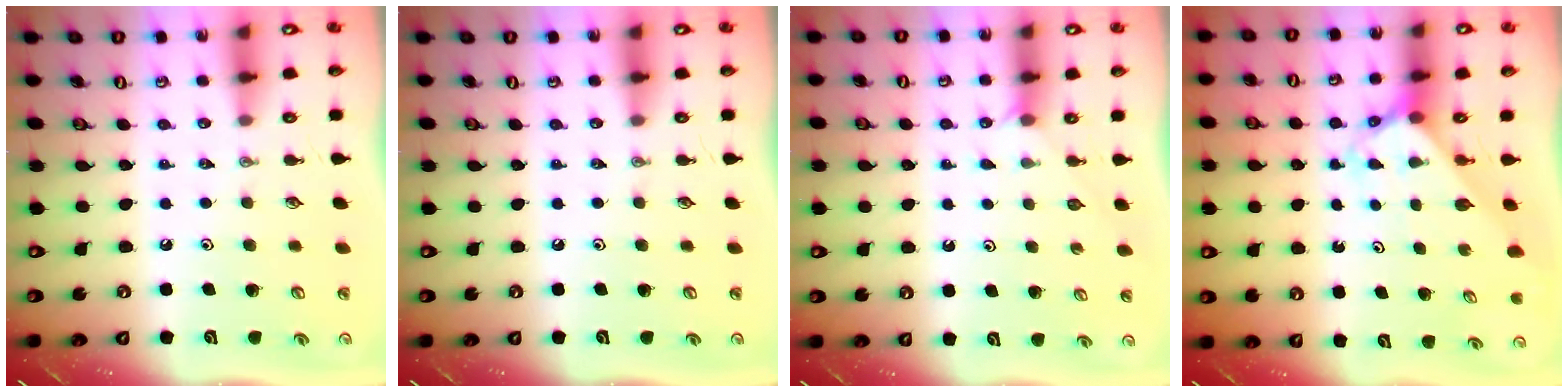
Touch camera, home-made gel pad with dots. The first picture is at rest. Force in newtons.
{"total": 0.0}
{"total": 2.6, "press": 2.6, "slide": 0.3}
{"total": 2.6, "press": 2.6, "slide": 0.2}